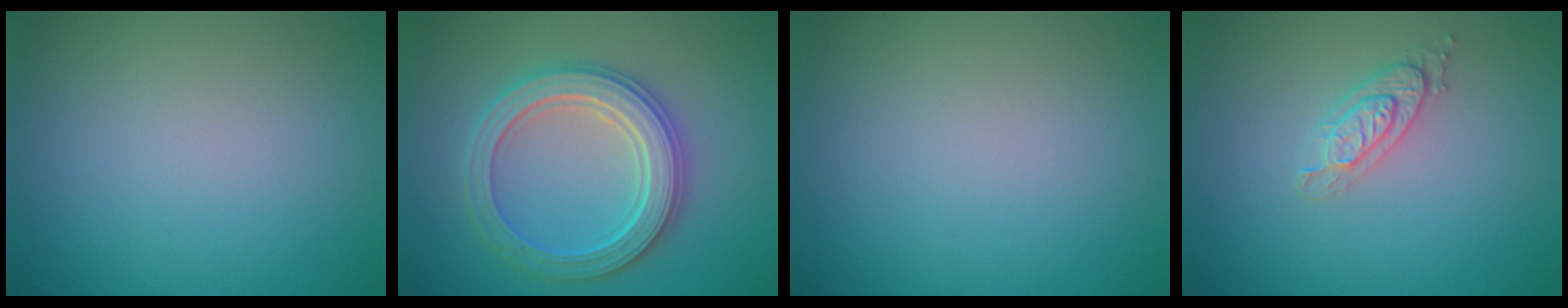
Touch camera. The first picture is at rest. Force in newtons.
{"total": 5.5, "press": 5.4, "slide": 1.0}
{"total": 0.0}
{"total": 2.0, "press": 2.0, "slide": 0.5}